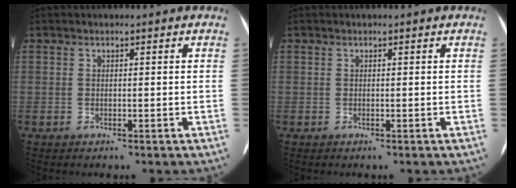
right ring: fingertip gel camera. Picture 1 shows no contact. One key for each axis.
{"total": 0.0}